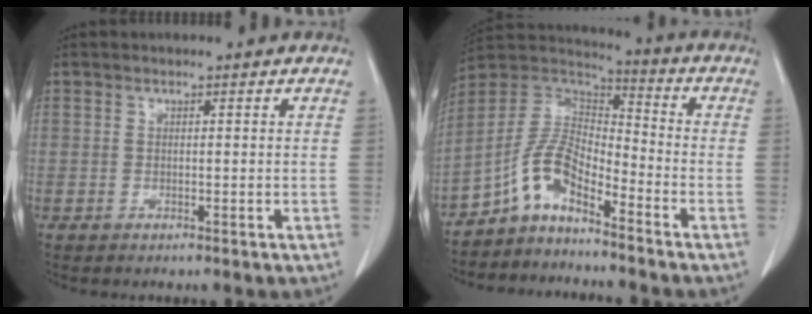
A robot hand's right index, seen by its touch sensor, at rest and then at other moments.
{"total": 8.5, "force": [-6.0, 2.9, 5.3], "torque": [-0.118, 0.028, -0.120]}